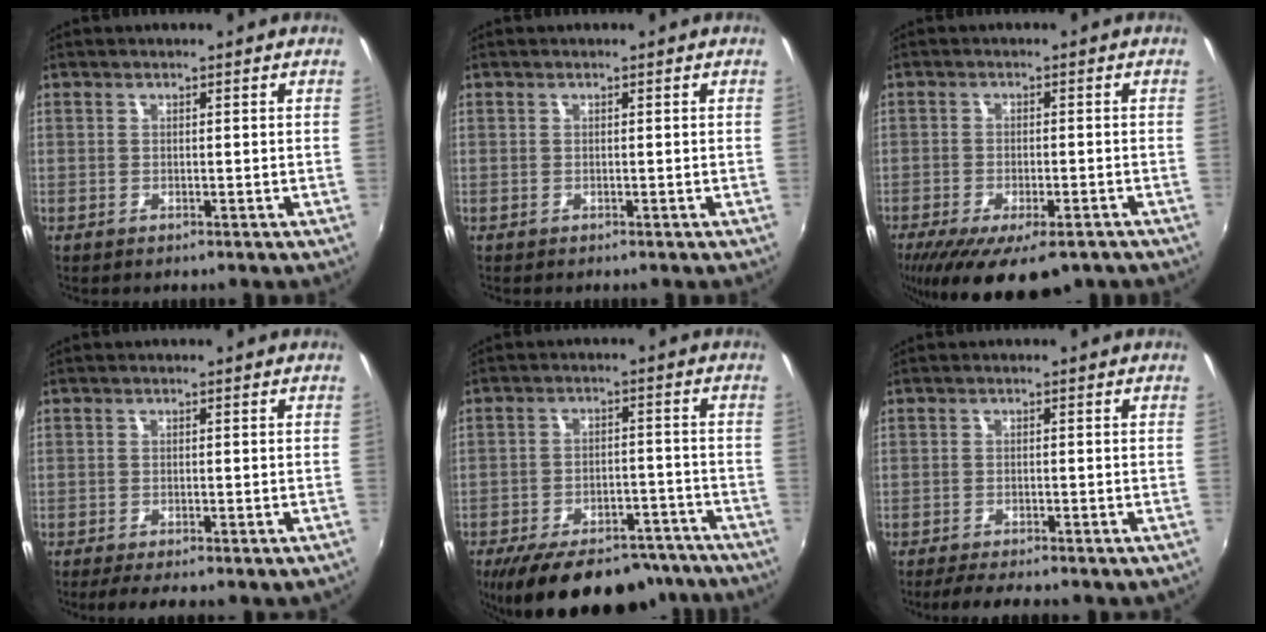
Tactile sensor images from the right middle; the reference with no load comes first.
{"total": 0.0}
{"total": 14.2, "force": [-9.6, 4.9, 9.1], "torque": [-0.183, -0.048, -0.144]}
{"total": 5.9, "force": [-4.4, 0.8, 3.9], "torque": [-0.077, -0.019, -0.060]}
{"total": 21.4, "force": [-17.1, 8.5, 9.8], "torque": [-0.181, 0.003, -0.222]}
{"total": 7.0, "force": [-5.7, 1.2, 3.9], "torque": [-0.085, -0.016, -0.081]}